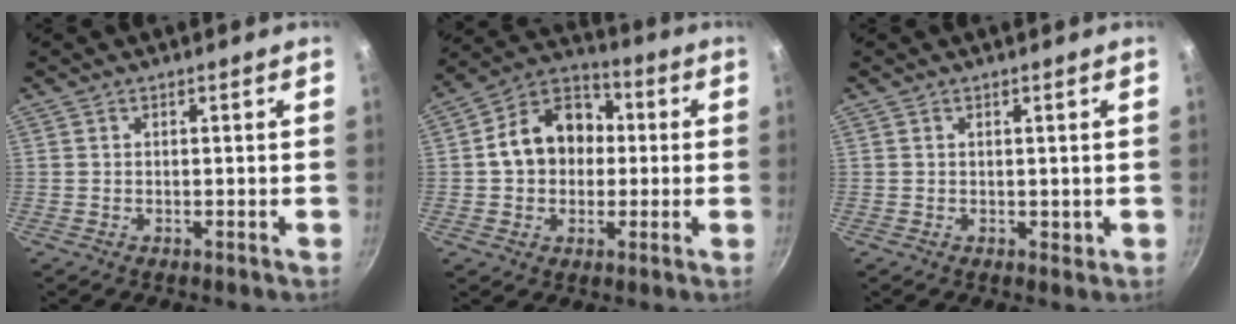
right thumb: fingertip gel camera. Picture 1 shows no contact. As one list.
[{"total": 13.9, "force": [0.8, 11.0, 8.4], "torque": [-0.100, 0.032, -0.005]}, {"total": 0.9, "force": [0.3, 0.7, 0.5], "torque": [-0.002, -0.001, 0.004]}]